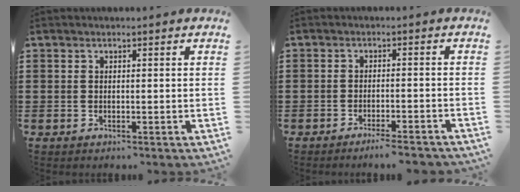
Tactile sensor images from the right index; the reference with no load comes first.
{"total": 2.8, "force": [-2.5, -0.2, 1.3], "torque": [-0.021, -0.001, -0.049]}